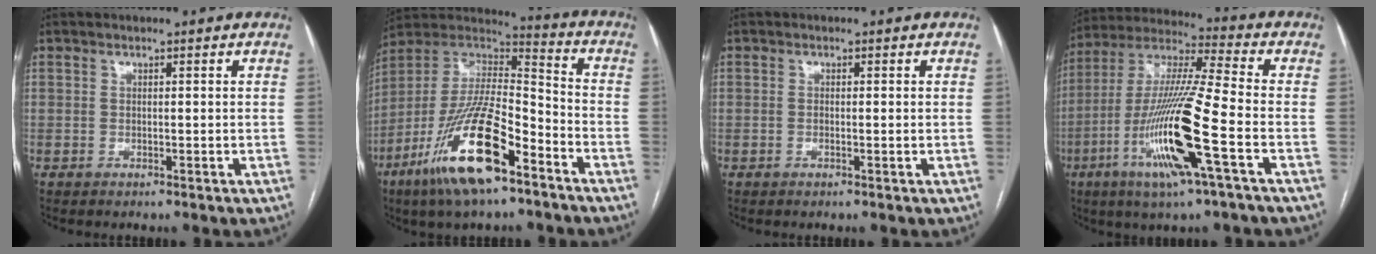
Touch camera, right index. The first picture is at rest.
{"total": 19.9, "force": [-11.0, 4.6, 15.9], "torque": [-0.327, -0.023, -0.199]}
{"total": 0.6, "force": [-0.1, -0.1, 0.6], "torque": [-0.015, -0.001, -0.001]}
{"total": 17.7, "force": [-6.3, -0.1, 16.6], "torque": [-0.340, -0.018, -0.122]}